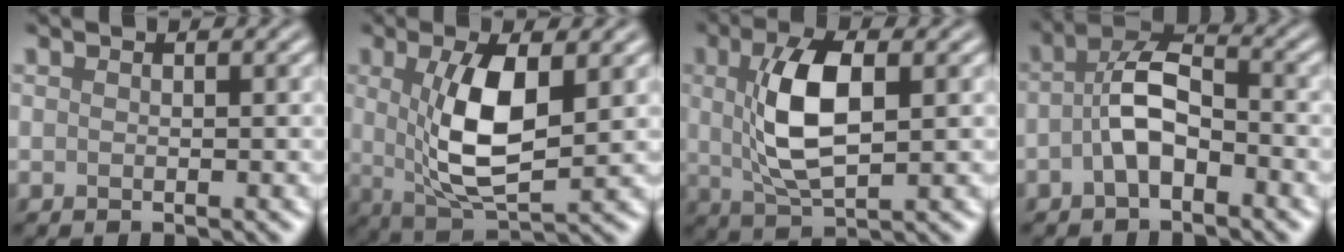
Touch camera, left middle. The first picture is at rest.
{"total": 7.3, "force": [1.0, 2.8, 6.6], "torque": [-0.133, -0.010, 0.023]}
{"total": 6.9, "force": [1.1, 3.0, 6.2], "torque": [-0.127, 0.005, 0.022]}
{"total": 4.7, "force": [-1.4, 2.3, 3.9], "torque": [-0.075, 0.013, -0.033]}